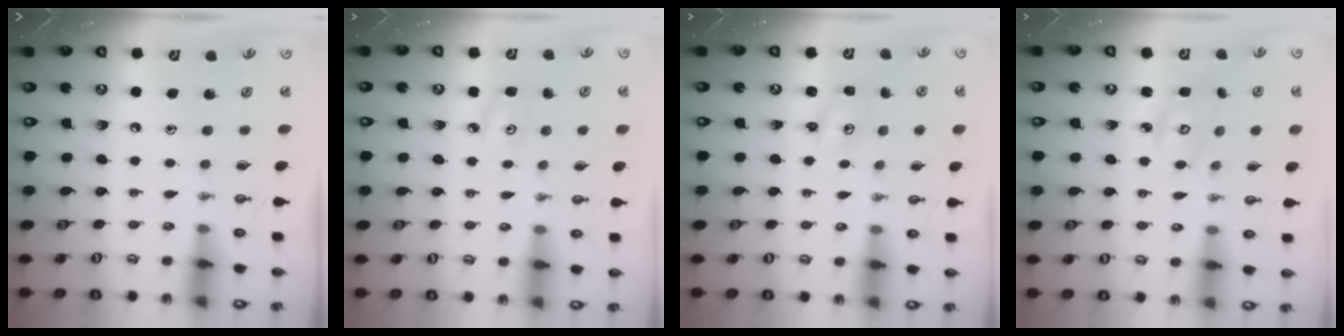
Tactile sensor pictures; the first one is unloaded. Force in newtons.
{"total": 4.4, "press": 4.4, "slide": 0.3}
{"total": 1.7, "press": 1.7, "slide": 0.3}
{"total": 3.6, "press": 3.6, "slide": 0.2}